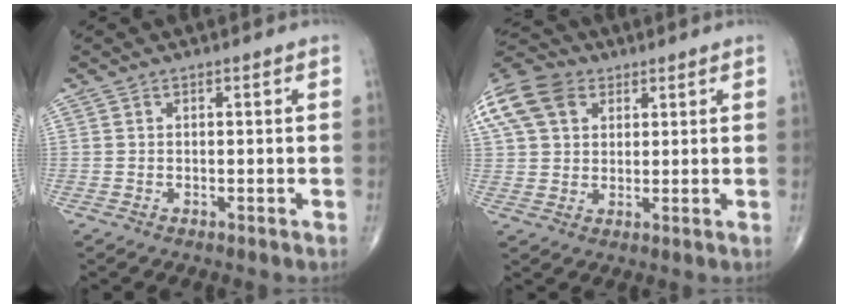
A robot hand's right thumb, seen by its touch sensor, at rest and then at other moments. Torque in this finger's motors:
{"motor_torque": [-0.44, 0.70, 0.15, -0.13, 0.10]}